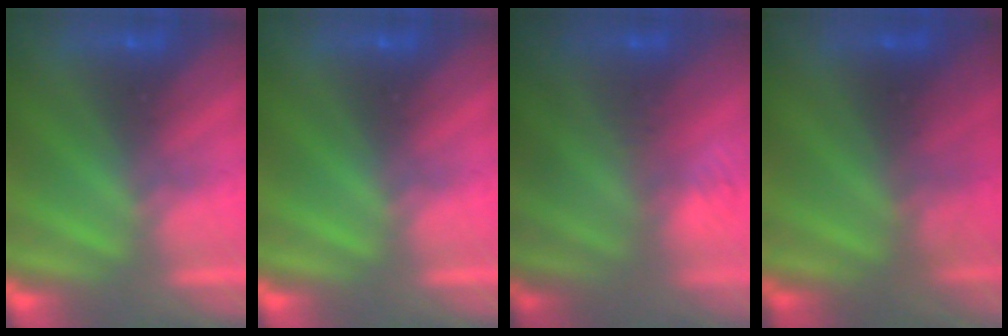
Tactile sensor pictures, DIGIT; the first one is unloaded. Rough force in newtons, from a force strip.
{"total": 0.0}
{"total": 2.8}
{"total": 2.7}